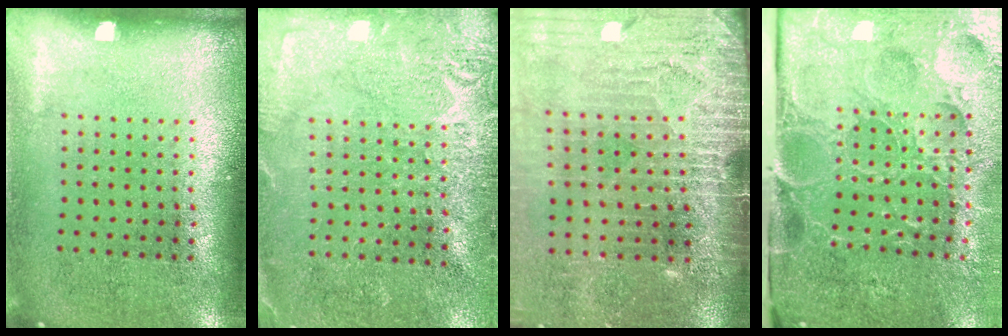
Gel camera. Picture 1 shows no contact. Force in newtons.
{"total": 2.8, "press": 2.8, "slide": 0.1}
{"total": 3.4, "press": 3.2, "slide": 1.2}
{"total": 5.3, "press": 4.4, "slide": 3.0}